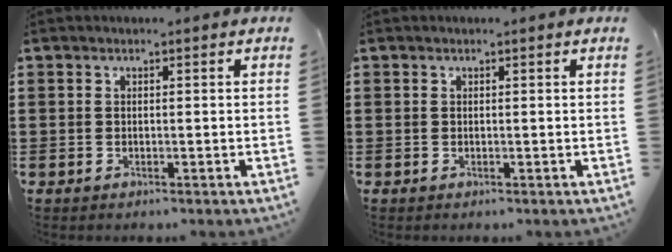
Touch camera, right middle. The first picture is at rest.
{"total": 0.0}